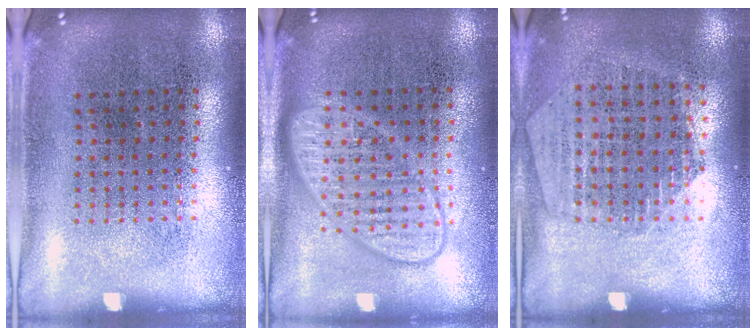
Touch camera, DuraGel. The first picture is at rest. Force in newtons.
{"total": 2.9, "press": 2.9, "slide": 0.4}
{"total": 1.4, "press": 1.3, "slide": 0.4}